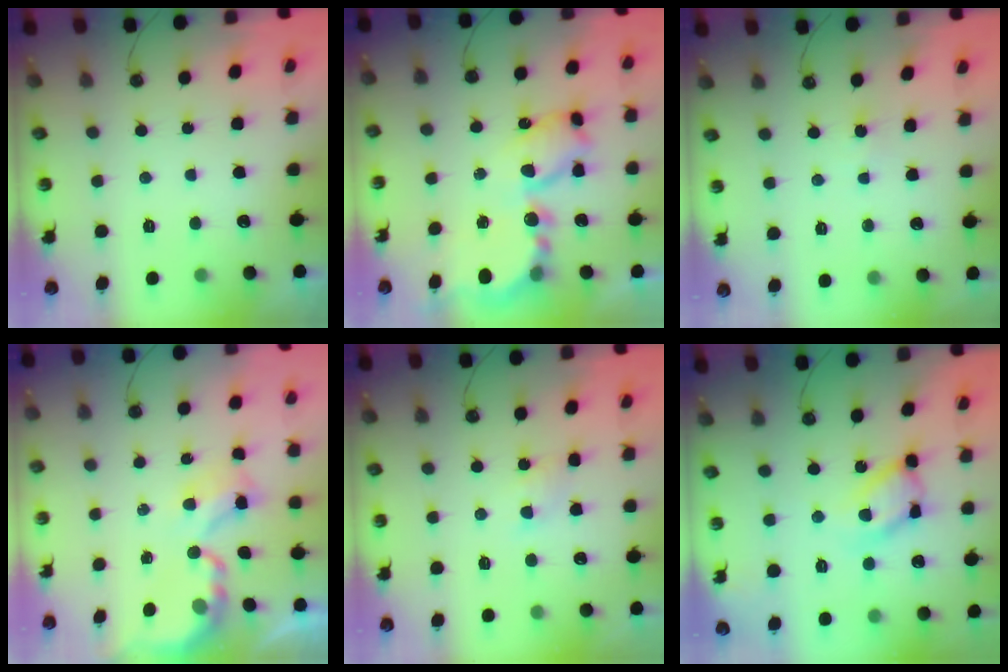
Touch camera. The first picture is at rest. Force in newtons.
{"total": 12.5, "press": 12.4, "slide": 1.0}
{"total": 2.7, "press": 2.7, "slide": 0.5}
{"total": 4.1, "press": 4.1, "slide": 0.2}
{"total": 4.8, "press": 4.8, "slide": 0.6}
{"total": 14.7, "press": 14.7, "slide": 1.2}